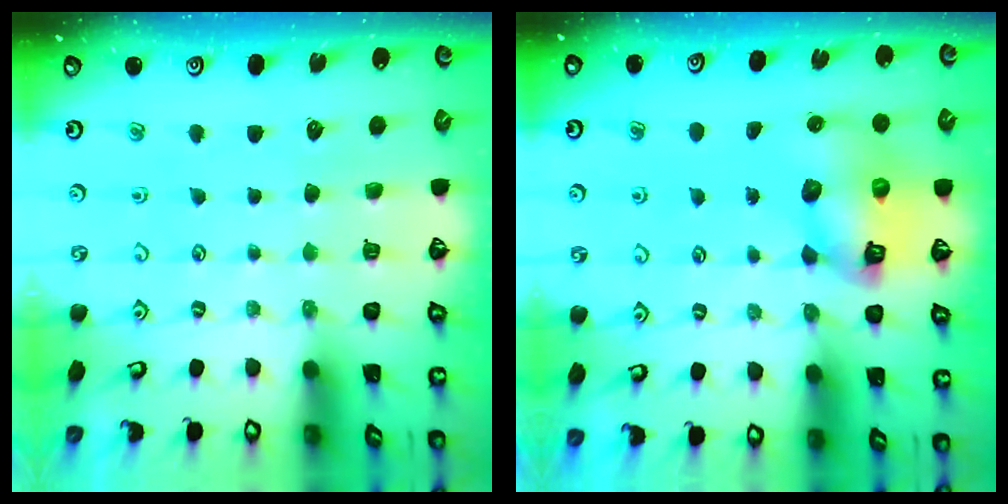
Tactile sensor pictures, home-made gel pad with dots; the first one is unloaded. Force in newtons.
{"total": 11.2, "press": 11.1, "slide": 1.7}